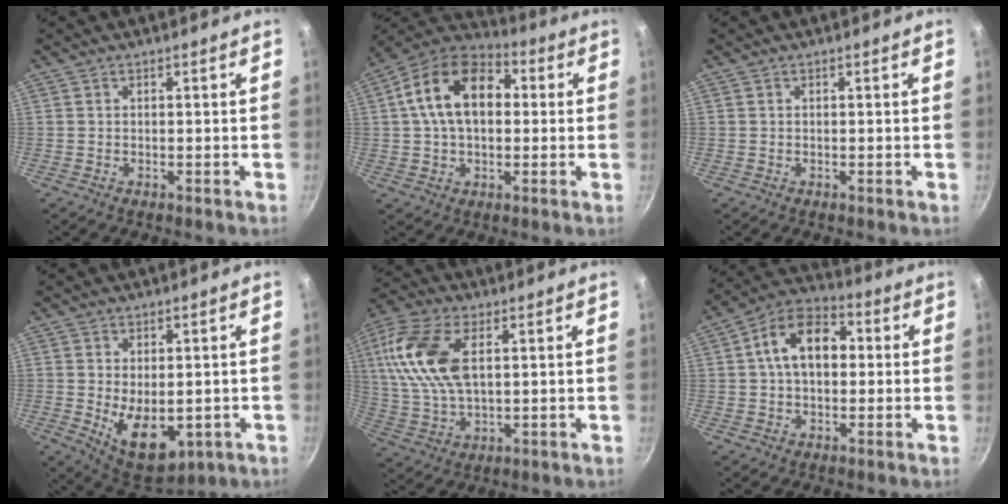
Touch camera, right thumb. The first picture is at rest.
{"total": 16.4, "force": [2.6, 10.6, 12.2], "torque": [-0.178, 0.029, 0.023]}
{"total": 0.0}
{"total": 10.7, "force": [-1.5, 6.4, 8.5], "torque": [-0.109, -0.015, 0.001]}
{"total": 16.0, "force": [4.3, 8.6, 12.8], "torque": [-0.254, -0.004, 0.082]}
{"total": 12.9, "force": [1.8, 8.5, 9.5], "torque": [-0.124, 0.029, 0.011]}